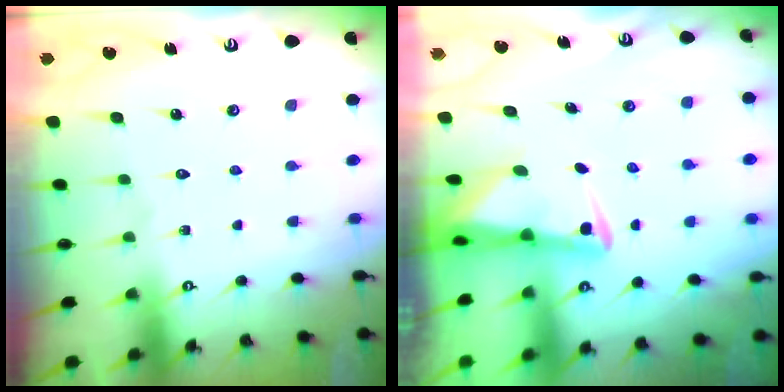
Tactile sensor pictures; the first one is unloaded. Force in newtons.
{"total": 2.8, "press": 2.7, "slide": 0.6}